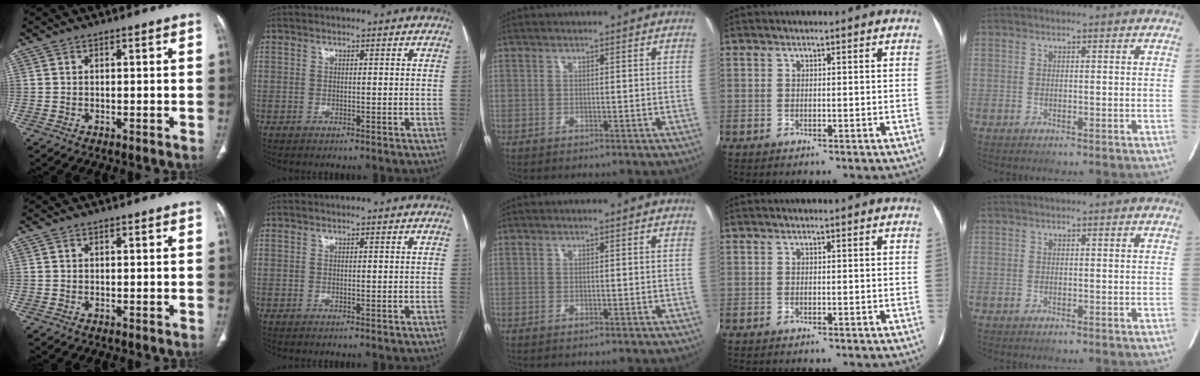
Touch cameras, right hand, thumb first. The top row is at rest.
{}